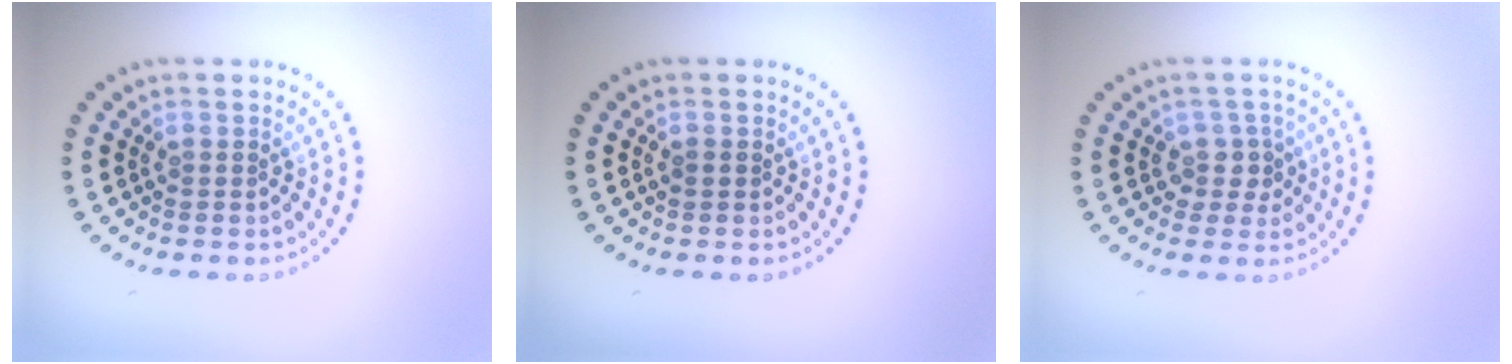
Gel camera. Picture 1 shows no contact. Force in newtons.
{"total": 0.6, "press": 0.6, "slide": 0.1}
{"total": 2.2, "press": 1.7, "slide": 1.4}